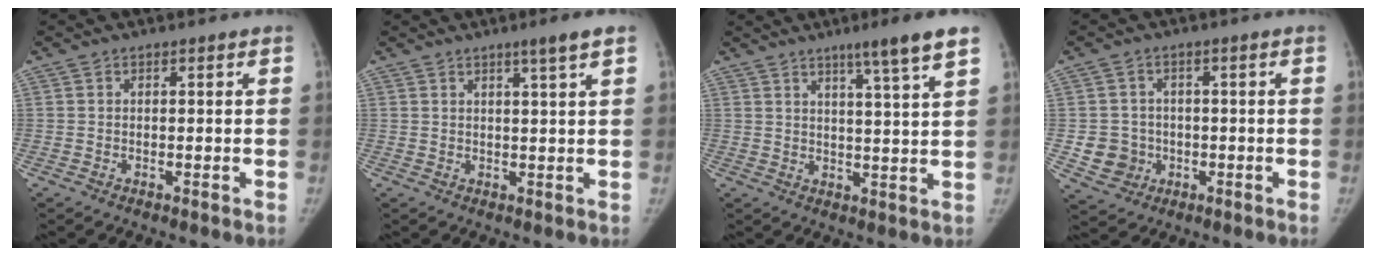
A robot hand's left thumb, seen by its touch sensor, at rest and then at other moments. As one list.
[{"total": 3.7, "force": [2.2, -0.5, 2.9], "torque": [-0.048, -0.014, 0.037]}, {"total": 8.4, "force": [5.4, -0.5, 6.4], "torque": [-0.095, -0.028, 0.079]}, {"total": 5.9, "force": [-1.1, 5.7, 1.2], "torque": [0.008, 0.010, -0.012]}]